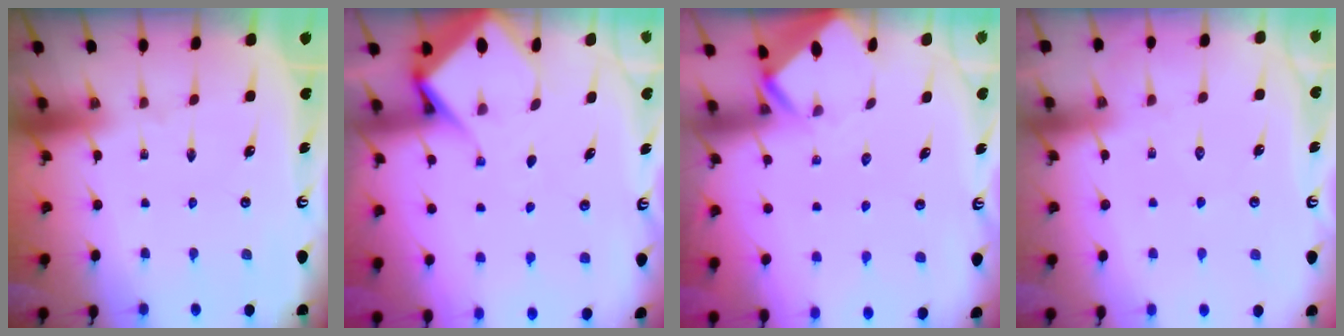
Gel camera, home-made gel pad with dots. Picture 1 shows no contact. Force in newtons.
{"total": 7.4, "press": 7.3, "slide": 0.8}
{"total": 2.8, "press": 2.8, "slide": 0.2}
{"total": 5.0, "press": 4.9, "slide": 0.5}